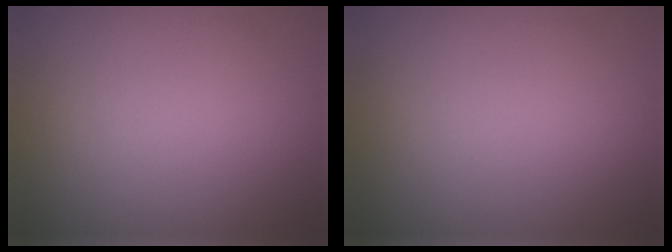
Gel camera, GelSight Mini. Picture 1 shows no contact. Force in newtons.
{"total": 0.0}